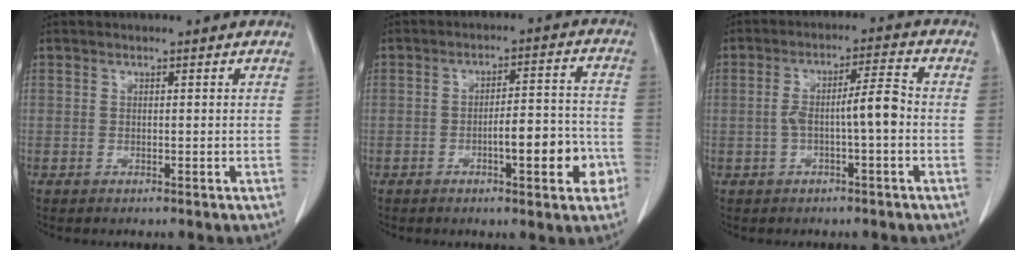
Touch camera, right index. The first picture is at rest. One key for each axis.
{"total": 8.8, "fx": -3.4, "fy": 2.2, "fz": 7.9, "tx": -0.104, "ty": 0.021, "tz": -0.044}
{"total": 6.1, "fx": -1.1, "fy": 0.8, "fz": 5.9, "tx": -0.107, "ty": 0.023, "tz": -0.014}